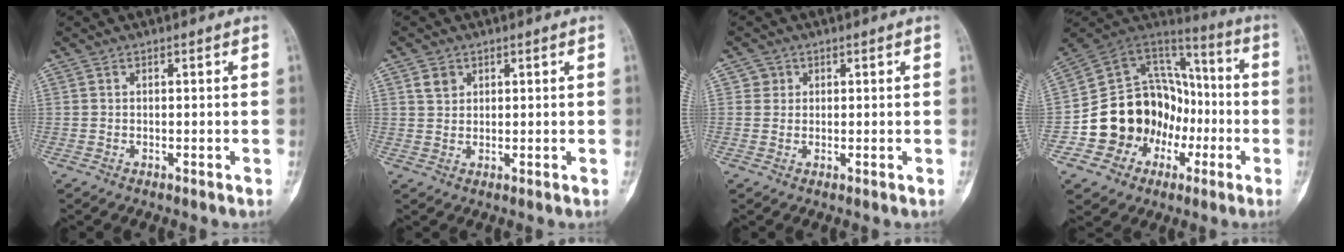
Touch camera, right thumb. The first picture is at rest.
{"total": 2.8, "force": [1.4, 2.1, 1.0], "torque": [-0.009, -0.005, 0.028]}
{"total": 1.8, "force": [0.6, 1.7, 0.0], "torque": [0.015, 0.000, 0.005]}
{"total": 20.5, "force": [-5.1, 17.4, 9.6], "torque": [-0.111, 0.088, -0.080]}